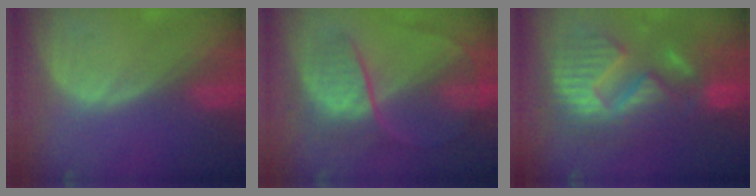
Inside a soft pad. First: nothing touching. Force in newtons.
{"total": 7.9, "press": 7.2, "slide": 3.2}
{"total": 13.1, "press": 13.0, "slide": 1.4}